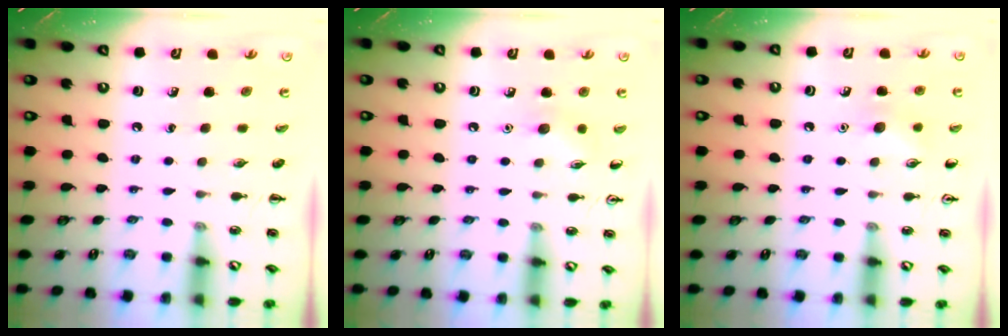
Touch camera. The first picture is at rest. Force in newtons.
{"total": 5.9, "press": 5.7, "slide": 1.5}
{"total": 6.8, "press": 6.5, "slide": 2.0}